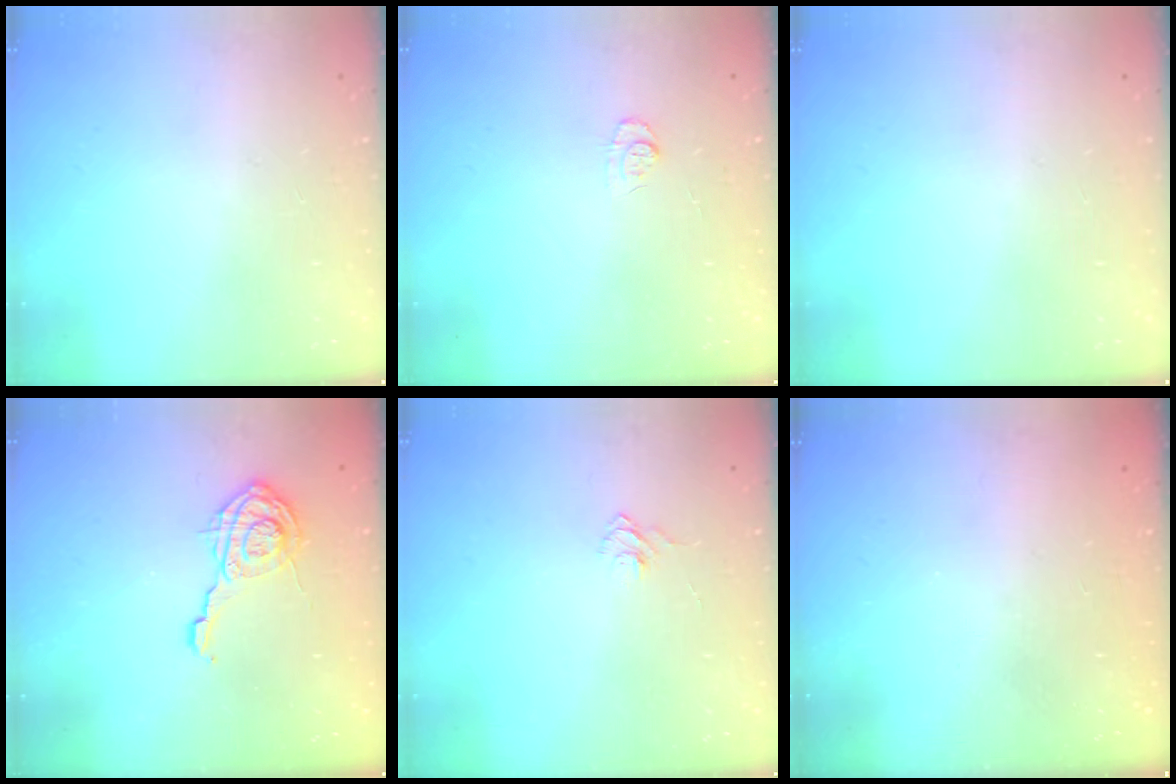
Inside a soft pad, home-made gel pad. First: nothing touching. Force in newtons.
{"total": 4.9, "press": 4.9, "slide": 0.6}
{"total": 0.0}
{"total": 9.4, "press": 9.4, "slide": 0.5}
{"total": 4.5, "press": 4.4, "slide": 0.4}
{"total": 2.4, "press": 2.2, "slide": 0.8}